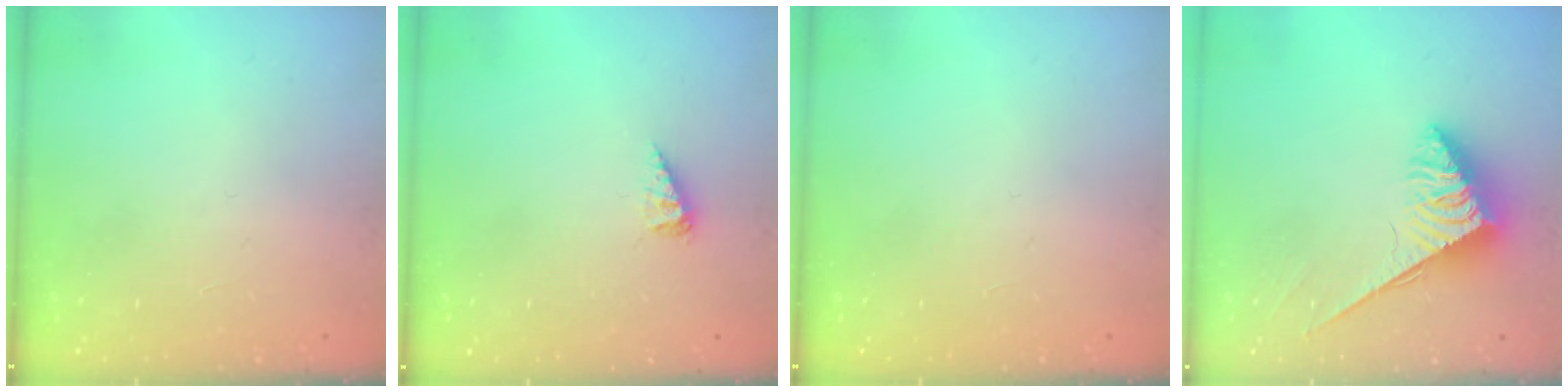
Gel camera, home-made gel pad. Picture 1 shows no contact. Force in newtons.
{"total": 2.5, "press": 2.5, "slide": 0.3}
{"total": 0.0}
{"total": 3.8, "press": 3.8, "slide": 0.3}